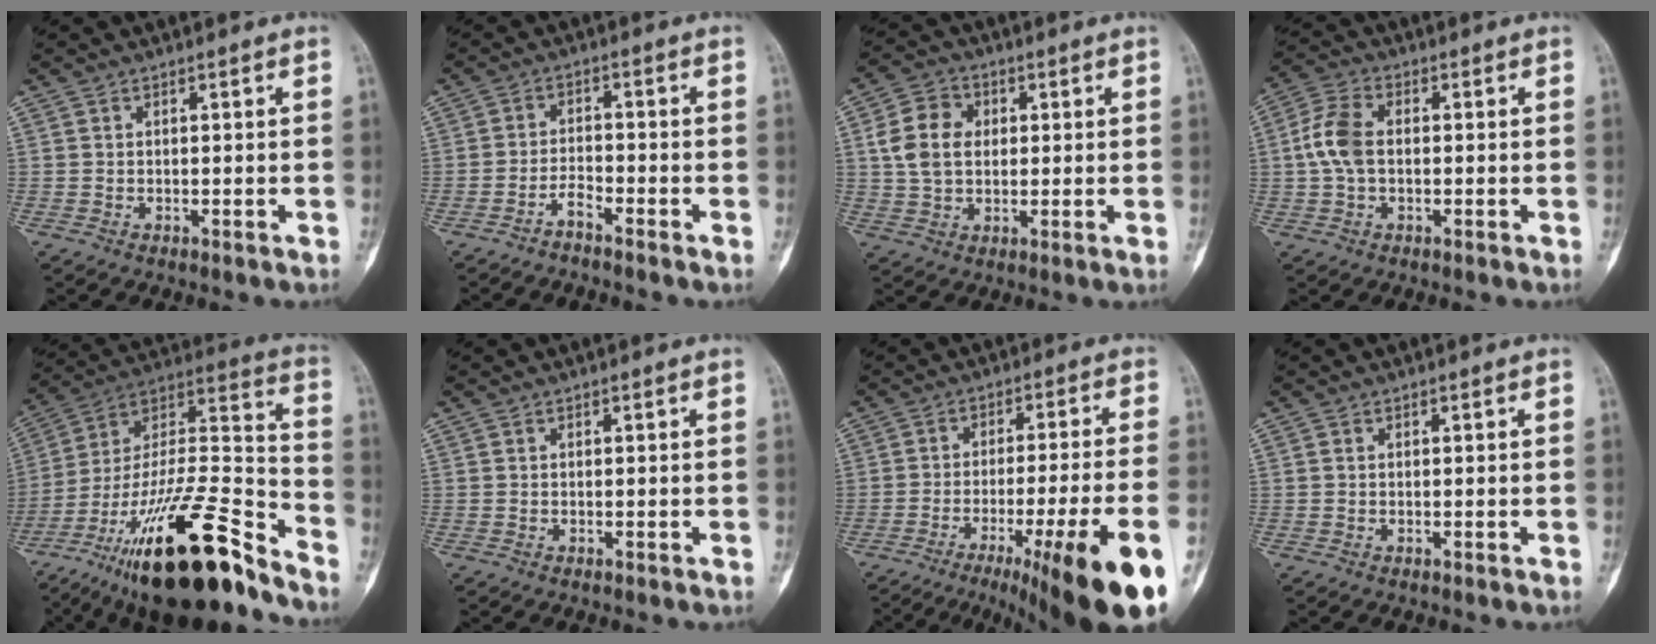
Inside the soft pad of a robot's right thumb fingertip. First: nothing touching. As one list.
[{"total": 2.5, "force": [-2.2, 0.3, 1.1], "torque": [-0.022, 0.017, -0.046]}, {"total": 9.6, "force": [1.7, 7.3, 6.1], "torque": [-0.097, 0.009, 0.028]}, {"total": 7.4, "force": [0.1, 4.5, 5.8], "torque": [-0.128, 0.018, -0.004]}, {"total": 29.9, "force": [-20.1, 7.7, 20.9], "torque": [-0.334, 0.077, -0.339]}, {"total": 0.0}, {"total": 21.5, "force": [-11.1, 1.8, 18.4], "torque": [-0.215, 0.024, -0.164]}, {"total": 0.0}]